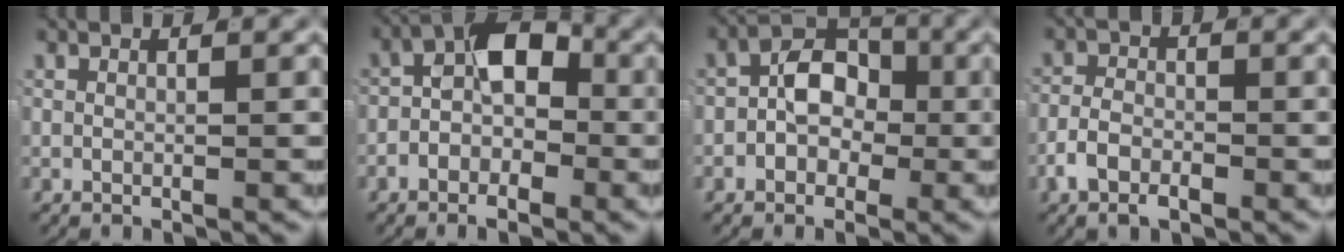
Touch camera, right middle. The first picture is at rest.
{"total": 5.3, "force": [-1.2, 3.1, 4.1], "torque": [-0.062, -0.001, -0.025]}
{"total": 4.5, "force": [-0.9, 3.4, 2.8], "torque": [-0.033, 0.004, -0.021]}
{"total": 2.7, "force": [-1.6, 1.4, 1.7], "torque": [-0.028, 0.001, -0.034]}